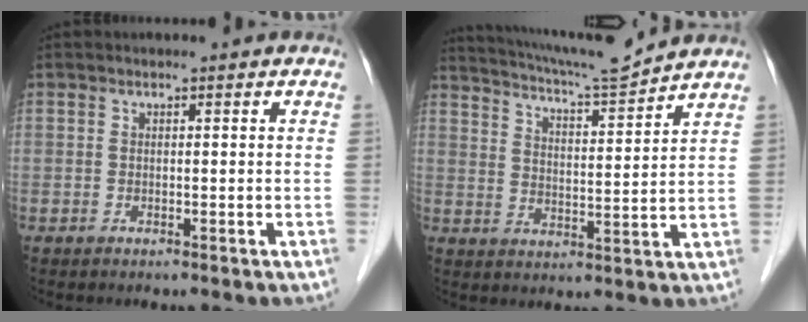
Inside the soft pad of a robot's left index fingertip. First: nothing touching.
{"total": 10.8, "force": [10.3, -1.3, 3.0], "torque": [-0.062, -0.010, 0.165]}